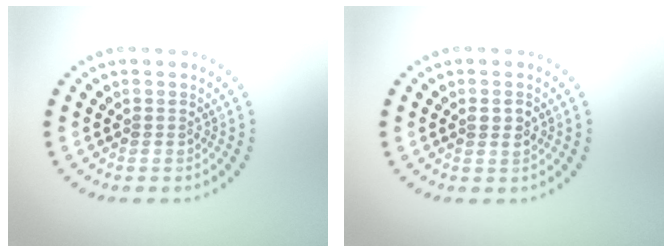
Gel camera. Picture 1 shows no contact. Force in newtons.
{"total": 1.3, "press": 1.2, "slide": 0.3}